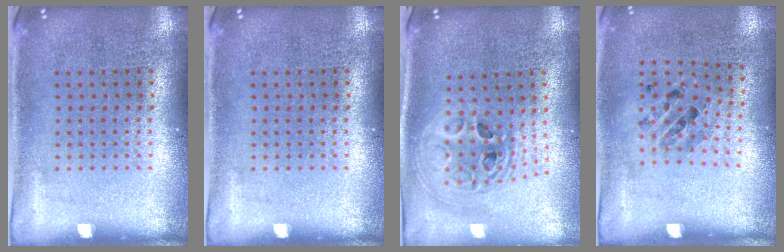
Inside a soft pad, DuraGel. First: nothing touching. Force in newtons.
{"total": 0.0}
{"total": 2.3, "press": 1.8, "slide": 1.4}
{"total": 0.8, "press": 0.7, "slide": 0.4}